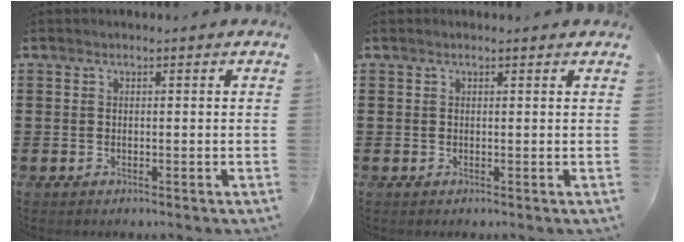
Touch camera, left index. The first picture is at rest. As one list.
[{"total": 0.5, "force": [0.3, 0.0, 0.4], "torque": [-0.009, -0.001, 0.006]}]